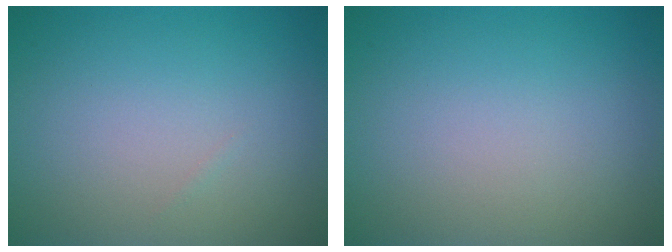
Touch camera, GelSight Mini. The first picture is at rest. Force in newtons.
{"total": 0.0}